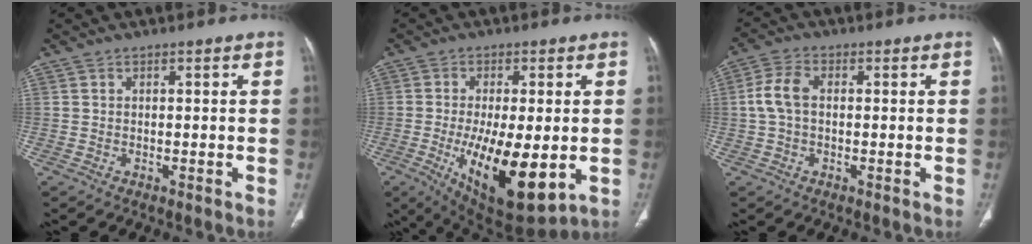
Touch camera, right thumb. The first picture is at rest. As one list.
[{"total": 16.8, "force": [-3.5, 6.3, 15.2], "torque": [-0.256, -0.025, -0.036]}, {"total": 5.5, "force": [0.2, 3.4, 4.3], "torque": [-0.098, 0.017, -0.001]}]